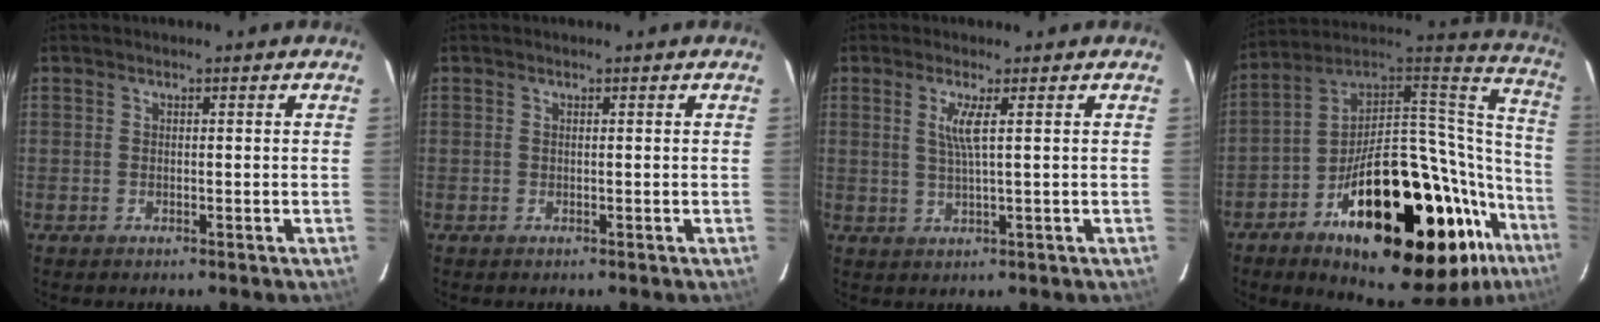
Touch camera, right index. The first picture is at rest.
{"total": 0.0}
{"total": 3.5, "force": [1.1, -0.5, 3.3], "torque": [-0.064, -0.006, 0.022]}
{"total": 38.6, "force": [-19.0, 16.2, 29.5], "torque": [-0.404, 0.051, -0.280]}